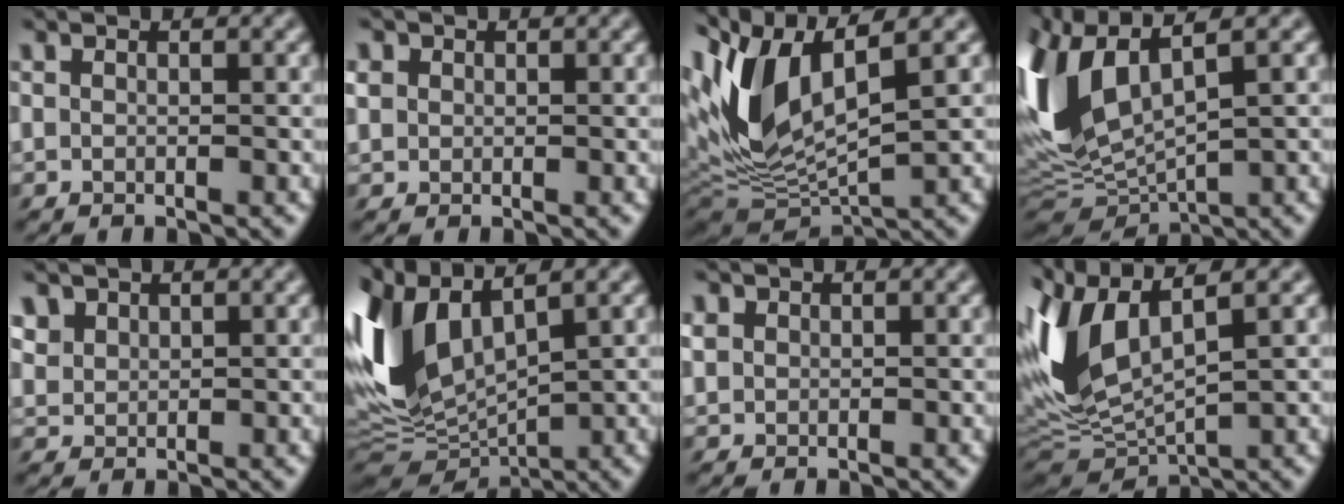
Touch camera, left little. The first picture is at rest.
{"total": 2.6, "force": [0.4, 2.2, 1.2], "torque": [-0.053, 0.018, 0.010]}
{"total": 7.4, "force": [1.8, 2.1, 6.8], "torque": [-0.148, 0.002, 0.031]}
{"total": 8.6, "force": [2.1, 3.1, 7.8], "torque": [-0.187, 0.010, 0.033]}
{"total": 1.9, "force": [0.9, 1.4, 0.9], "torque": [-0.028, 0.010, 0.012]}
{"total": 7.1, "force": [1.5, 2.9, 6.3], "torque": [-0.144, 0.003, 0.018]}
{"total": 1.9, "force": [0.3, 1.6, 0.9], "torque": [-0.033, 0.006, 0.001]}
{"total": 6.7, "force": [2.0, 1.9, 6.1], "torque": [-0.147, 0.006, 0.038]}